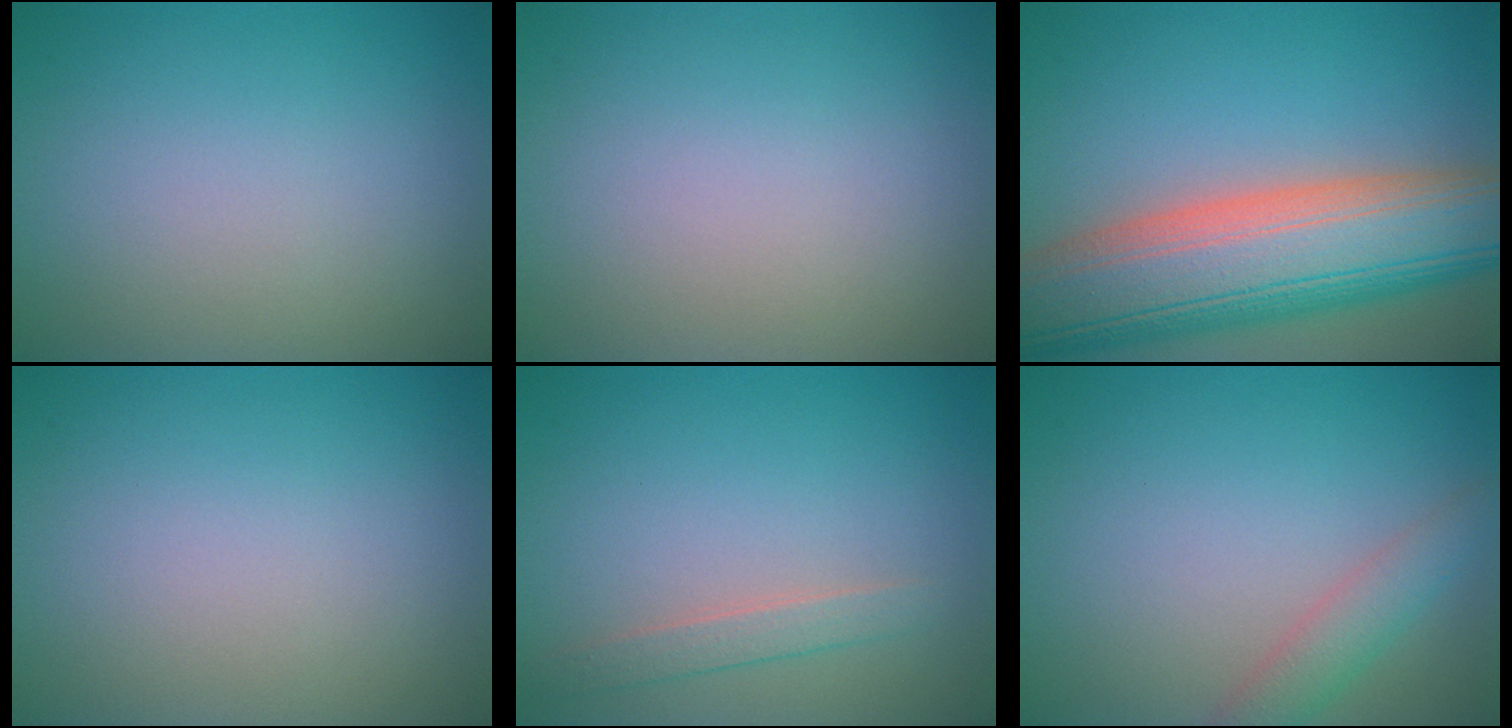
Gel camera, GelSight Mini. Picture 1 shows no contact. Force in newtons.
{"total": 0.0}
{"total": 14.2, "press": 14.1, "slide": 1.2}
{"total": 0.0}
{"total": 1.6, "press": 1.6, "slide": 0.2}
{"total": 2.5, "press": 2.5, "slide": 0.1}